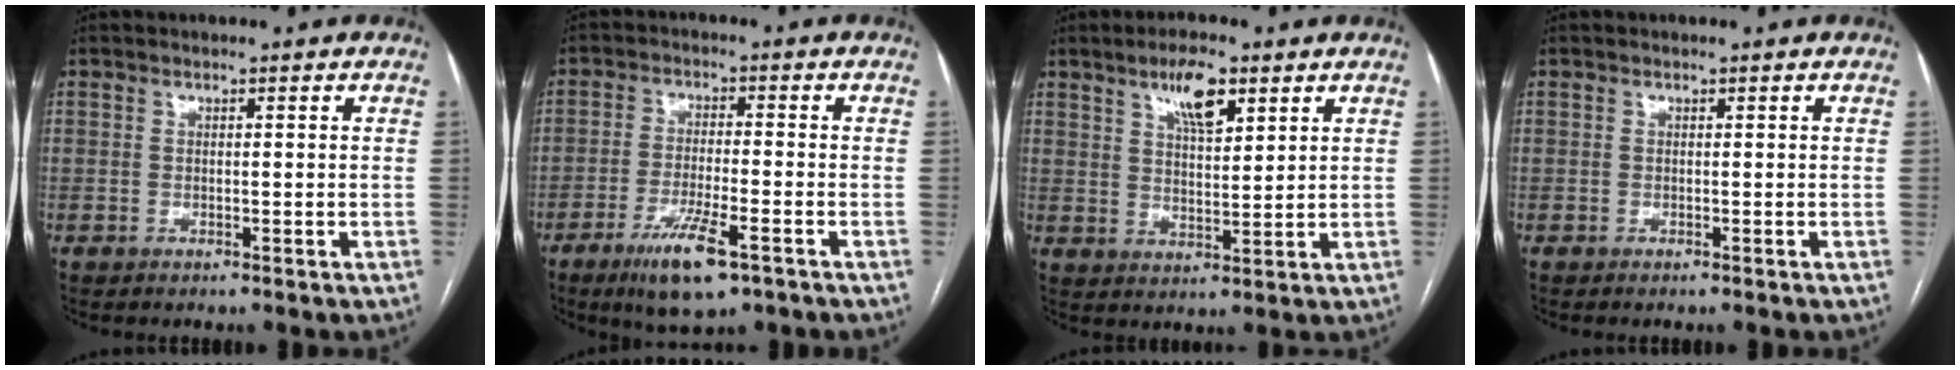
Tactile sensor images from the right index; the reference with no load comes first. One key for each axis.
{"total": 8.6, "fx": -5.0, "fy": 1.5, "fz": 6.9, "tx": -0.125, "ty": -0.016, "tz": -0.082}
{"total": 6.8, "fx": 4.0, "fy": 2.0, "fz": 5.1, "tx": -0.091, "ty": 0.002, "tz": 0.070}
{"total": 0.0}